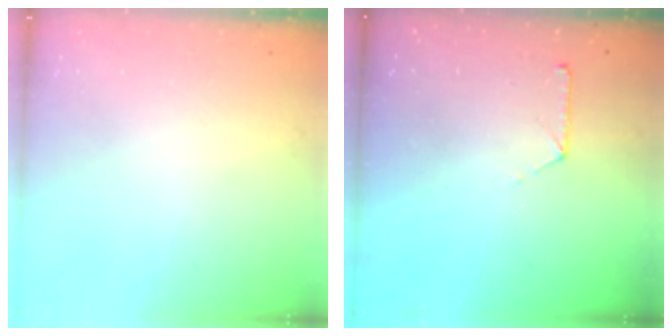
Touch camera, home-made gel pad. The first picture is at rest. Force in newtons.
{"total": 6.6, "press": 6.6, "slide": 0.7}